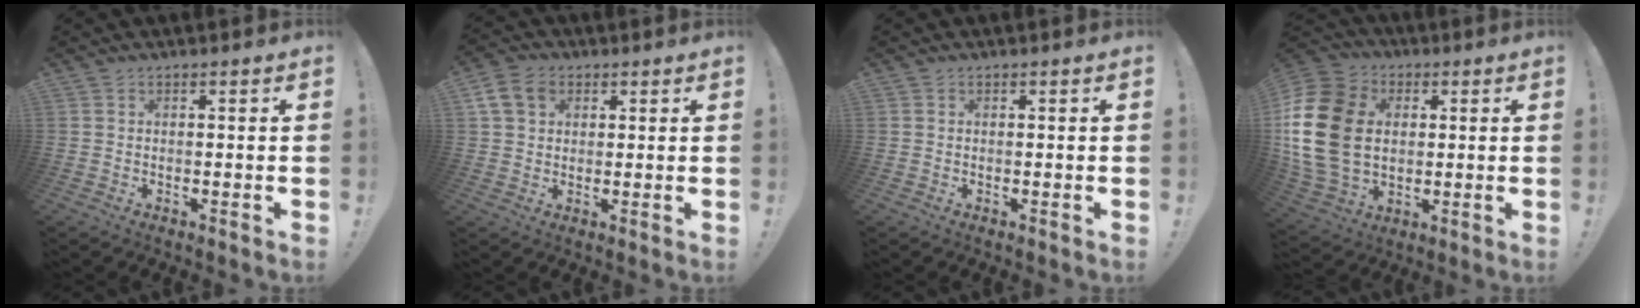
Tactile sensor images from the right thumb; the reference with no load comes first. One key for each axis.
{"total": 9.1, "fx": 3.7, "fy": 6.6, "fz": 4.9, "tx": -0.087, "ty": -0.002, "tz": 0.074}
{"total": 0.0}
{"total": 22.3, "fx": 2.4, "fy": 16.4, "fz": 14.9, "tx": -0.293, "ty": 0.004, "tz": 0.048}